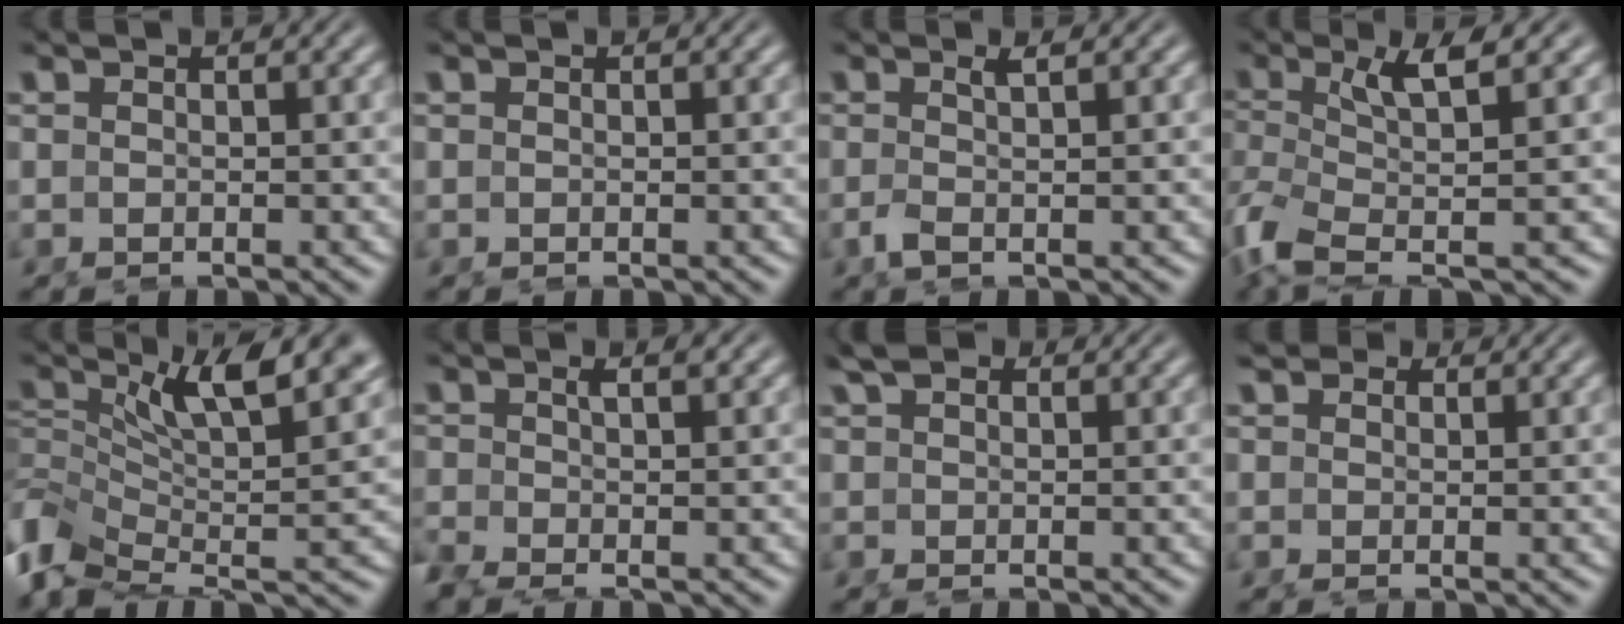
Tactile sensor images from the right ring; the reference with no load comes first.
{"total": 0.0}
{"total": 1.2, "force": [-0.7, -0.6, 0.8], "torque": [-0.021, -0.005, -0.010]}
{"total": 4.5, "force": [-0.7, 1.9, 4.0], "torque": [-0.108, -0.020, -0.007]}
{"total": 6.8, "force": [-0.1, 3.8, 5.7], "torque": [-0.130, -0.036, 0.008]}
{"total": 2.2, "force": [-1.1, 1.3, 1.4], "torque": [-0.036, -0.012, -0.018]}
{"total": 1.2, "force": [0.9, 0.5, 0.6], "torque": [-0.018, -0.001, 0.018]}
{"total": 1.1, "force": [1.0, 0.4, 0.2], "torque": [-0.005, -0.001, 0.017]}